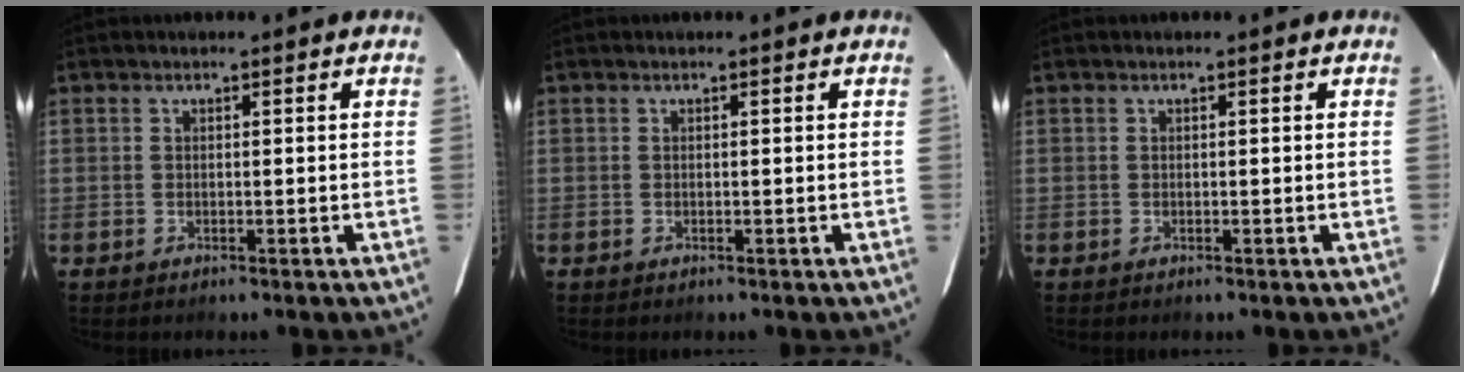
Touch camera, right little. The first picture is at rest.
{"total": 0.0}
{"total": 0.0}